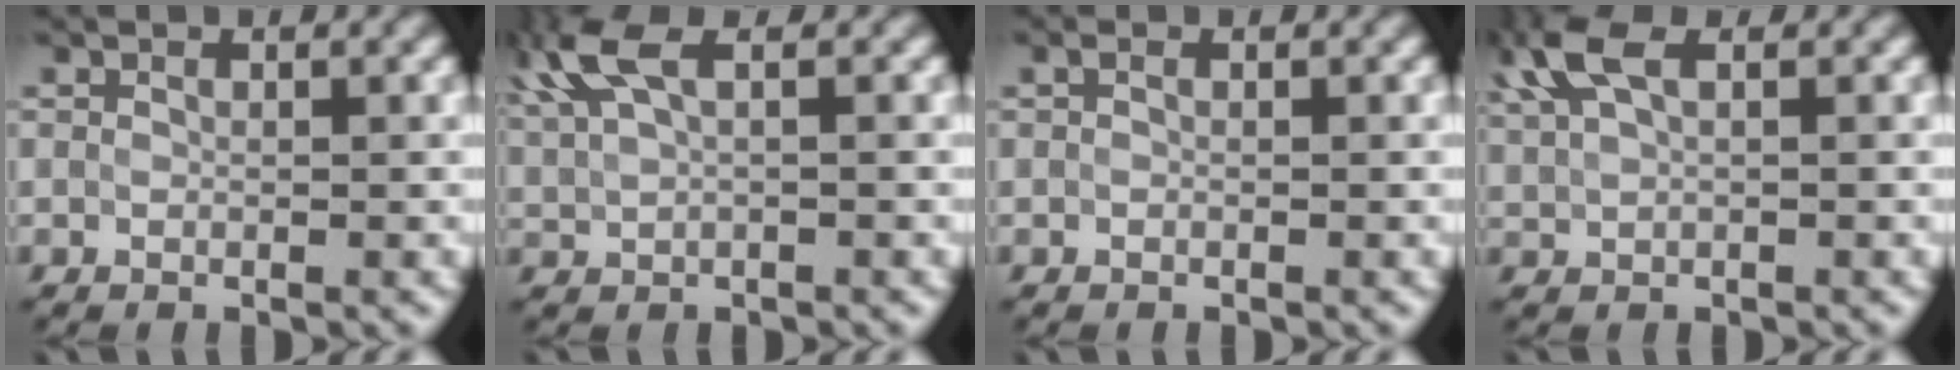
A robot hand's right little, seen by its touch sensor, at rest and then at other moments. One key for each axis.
{"total": 4.1, "fx": 2.3, "fy": 1.2, "fz": 3.1, "tx": -0.080, "ty": 0.017, "tz": 0.046}
{"total": 0.0}
{"total": 3.8, "fx": 2.0, "fy": 1.4, "fz": 2.9, "tx": -0.075, "ty": 0.016, "tz": 0.039}